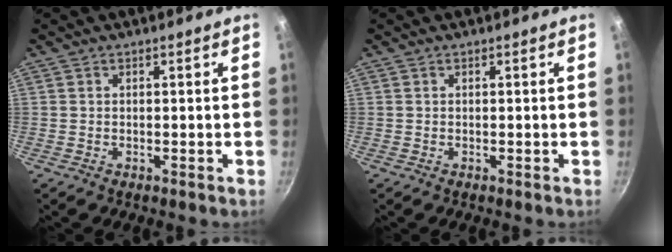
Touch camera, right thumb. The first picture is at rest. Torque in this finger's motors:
{"motor_torque": [-0.07, 0.07, -0.01, 0.16, 0.00]}